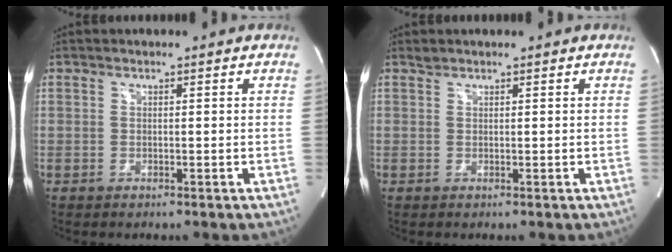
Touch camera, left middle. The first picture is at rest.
{"total": 0.9, "force": [0.8, 0.4, 0.3], "torque": [-0.009, 0.007, 0.017]}